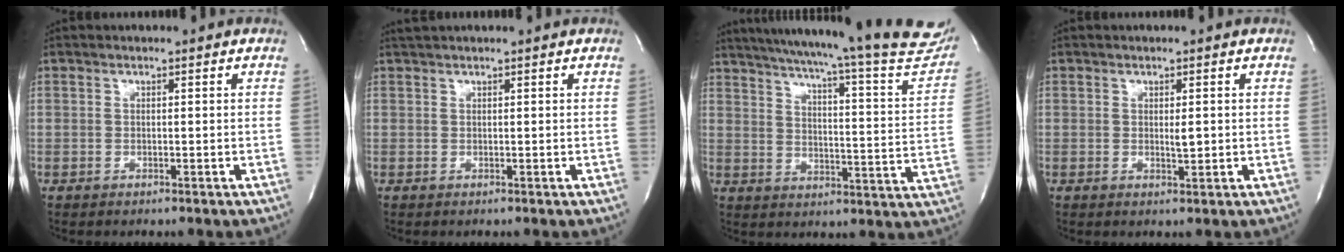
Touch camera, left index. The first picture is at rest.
{"total": 2.2, "force": [2.0, -0.2, 0.9], "torque": [-0.011, 0.025, 0.038]}
{"total": 30.2, "force": [26.8, 1.9, 13.9], "torque": [-0.211, -0.081, 0.325]}
{"total": 1.6, "force": [0.2, 0.4, 1.5], "torque": [-0.027, -0.003, 0.004]}